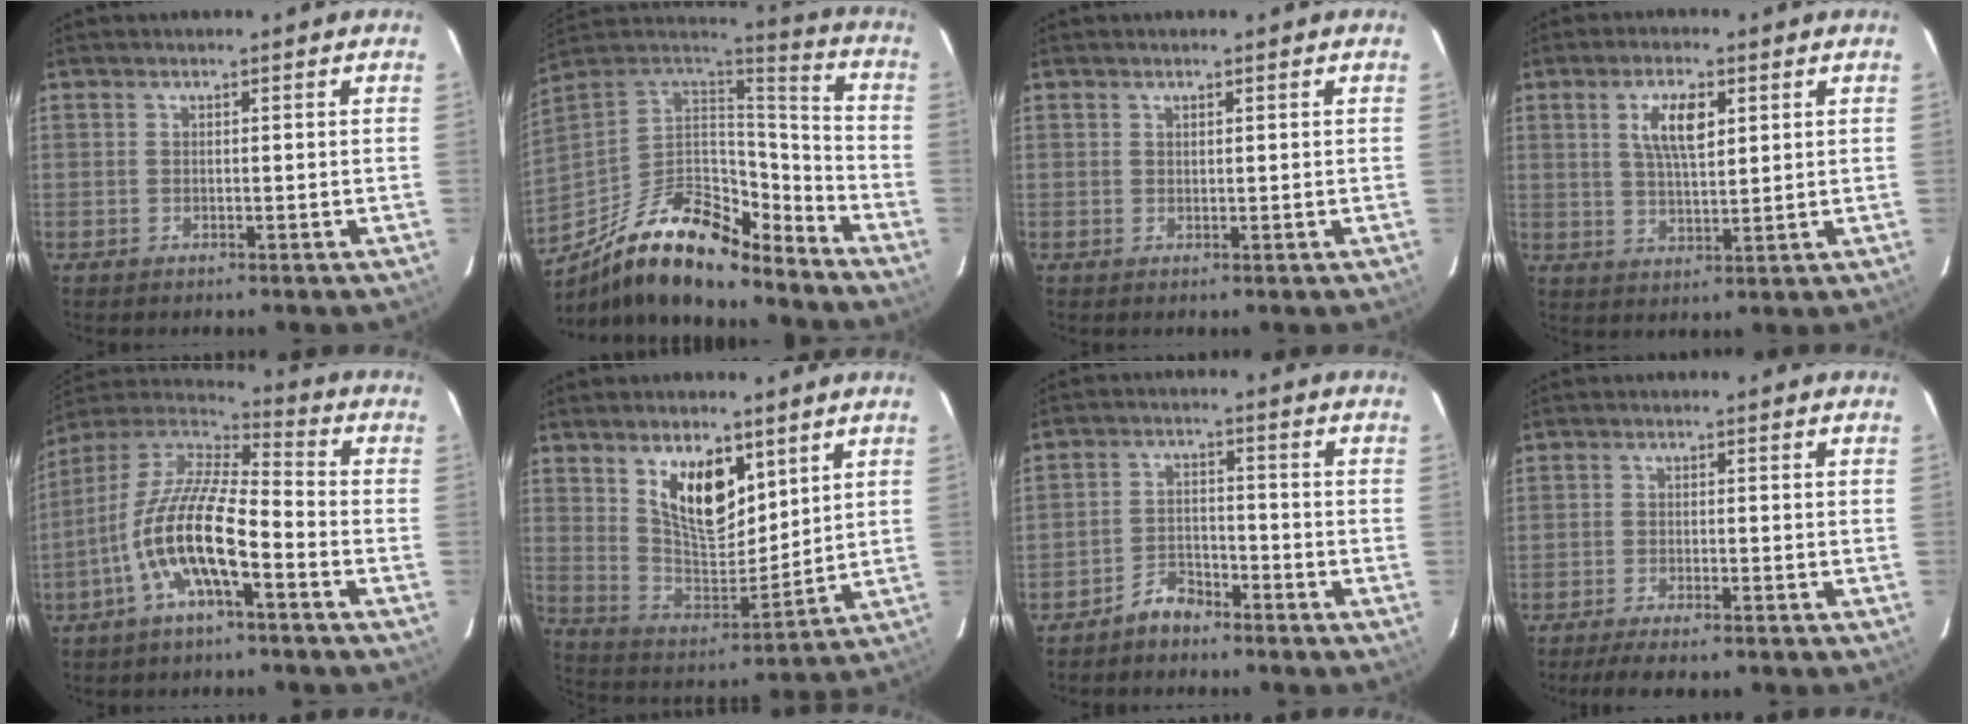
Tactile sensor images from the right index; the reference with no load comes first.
{"total": 21.8, "force": [-15.3, 7.9, 13.4], "torque": [-0.251, -0.005, -0.266]}
{"total": 0.5, "force": [0.4, 0.2, 0.2], "torque": [-0.003, 0.002, 0.009]}
{"total": 6.9, "force": [2.5, 2.7, 5.9], "torque": [-0.106, 0.005, 0.049]}
{"total": 15.1, "force": [-5.9, 4.0, 13.3], "torque": [-0.259, -0.004, -0.120]}
{"total": 12.8, "force": [6.6, 6.2, 9.1], "torque": [-0.158, -0.003, 0.133]}
{"total": 4.6, "force": [-3.9, 2.3, 1.0], "torque": [-0.028, 0.015, -0.068]}
{"total": 5.4, "force": [-4.5, 0.9, 3.0], "torque": [-0.071, -0.017, -0.077]}